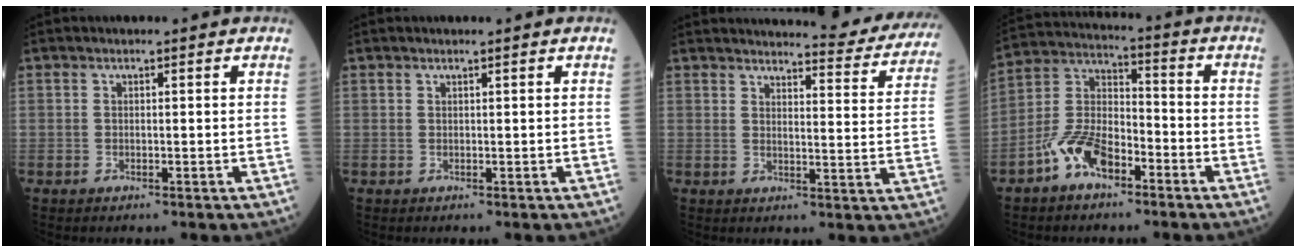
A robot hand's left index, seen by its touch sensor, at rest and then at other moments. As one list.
[{"total": 0.0}, {"total": 14.4, "force": [13.9, 1.4, 3.5], "torque": [-0.029, -0.063, 0.144]}, {"total": 9.3, "force": [-5.4, 4.5, 6.0], "torque": [-0.136, 0.014, -0.106]}]